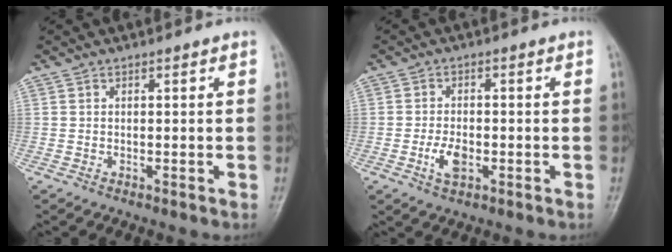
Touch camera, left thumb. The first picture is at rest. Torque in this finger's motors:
{"motor_torque": [-0.02, 0.18, 0.10, 0.03, 0.01]}